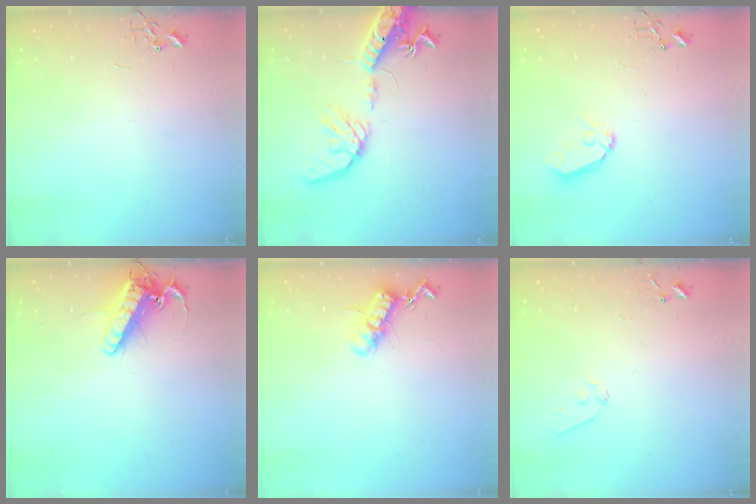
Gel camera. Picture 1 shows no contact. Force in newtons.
{"total": 19.4, "press": 19.1, "slide": 3.3}
{"total": 8.6, "press": 8.6, "slide": 0.7}
{"total": 15.7, "press": 15.5, "slide": 2.4}
{"total": 12.5, "press": 12.5, "slide": 0.6}
{"total": 7.2, "press": 7.2, "slide": 0.5}